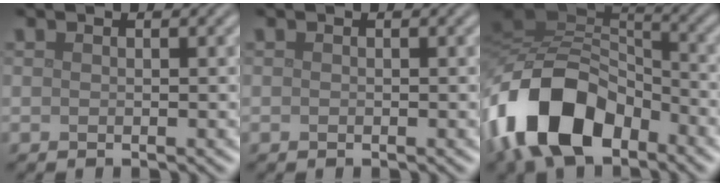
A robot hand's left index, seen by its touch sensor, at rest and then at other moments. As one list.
[{"total": 0.0}, {"total": 13.4, "force": [-6.5, 7.8, 8.8], "torque": [-0.181, -0.005, -0.129]}]